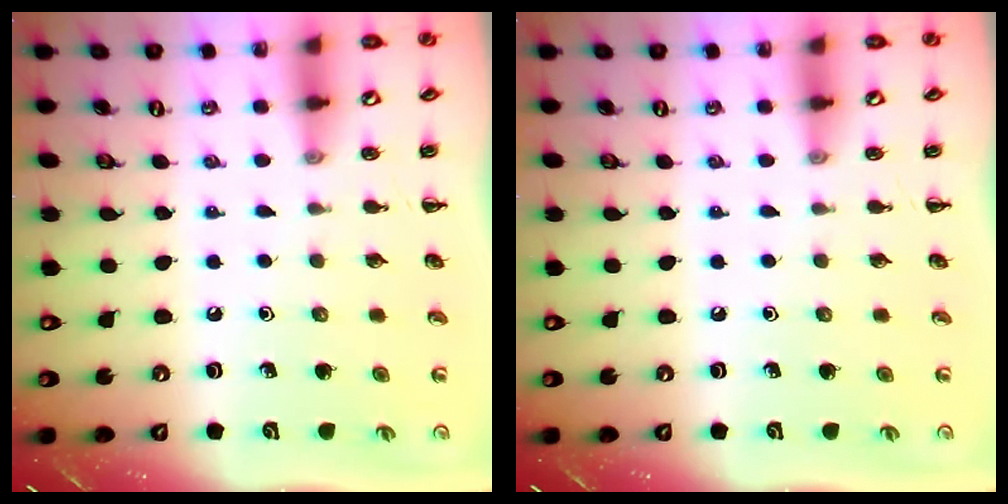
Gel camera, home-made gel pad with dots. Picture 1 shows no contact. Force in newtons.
{"total": 0.0}